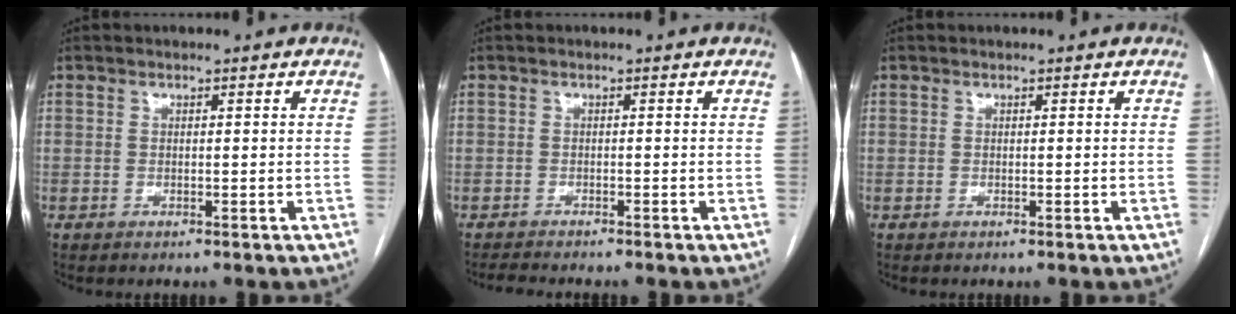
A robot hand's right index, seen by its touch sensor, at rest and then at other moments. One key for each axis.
{"total": 2.4, "fx": -2.3, "fy": 0.1, "fz": 0.6, "tx": -0.009, "ty": -0.009, "tz": -0.037}
{"total": 0.0}